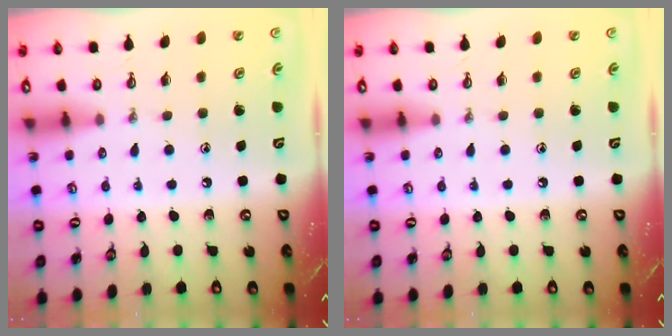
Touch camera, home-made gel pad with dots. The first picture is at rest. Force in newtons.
{"total": 0.0}